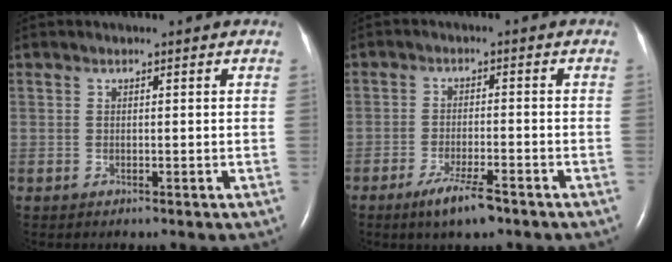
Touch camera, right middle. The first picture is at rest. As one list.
[{"total": 5.7, "force": [-3.9, 0.7, 4.1], "torque": [-0.087, -0.011, -0.066]}]